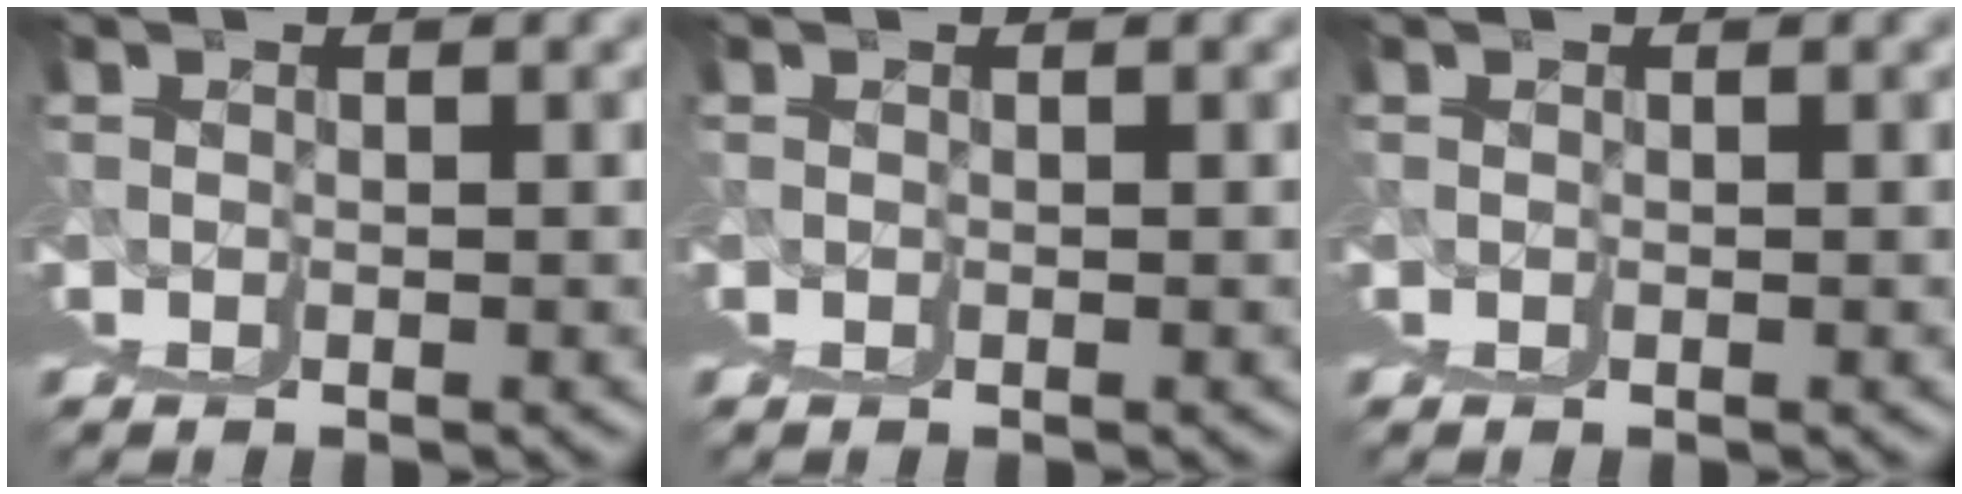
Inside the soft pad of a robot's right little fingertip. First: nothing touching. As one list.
[{"total": 0.0}, {"total": 0.0}]